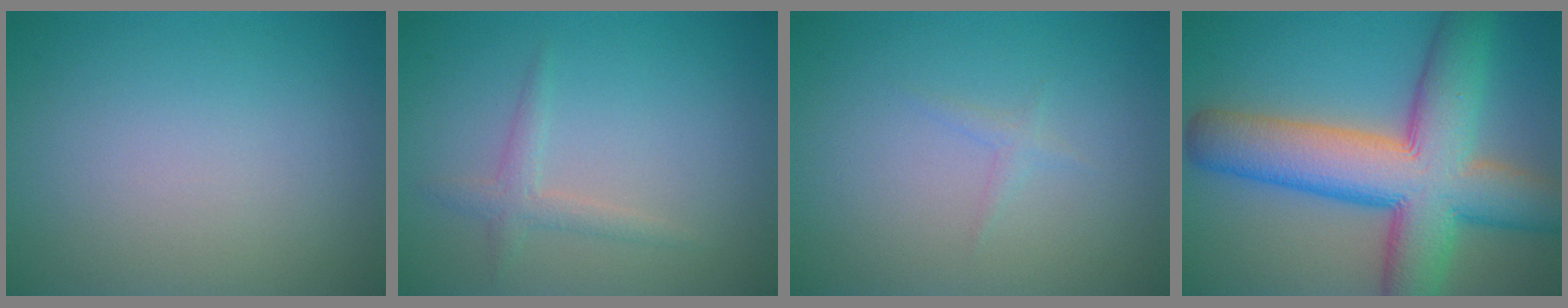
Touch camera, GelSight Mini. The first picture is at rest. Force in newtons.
{"total": 1.6, "press": 1.6, "slide": 0.0}
{"total": 0.7, "press": 0.7, "slide": 0.0}
{"total": 12.6, "press": 12.6, "slide": 0.6}